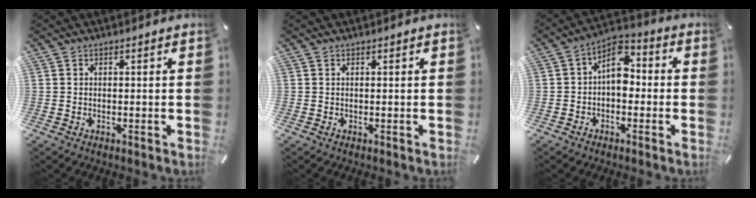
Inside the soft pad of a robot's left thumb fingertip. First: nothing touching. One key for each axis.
{"total": 0.0}
{"total": 7.2, "fx": -0.1, "fy": 4.8, "fz": 5.4, "tx": -0.084, "ty": 0.005, "tz": -0.004}